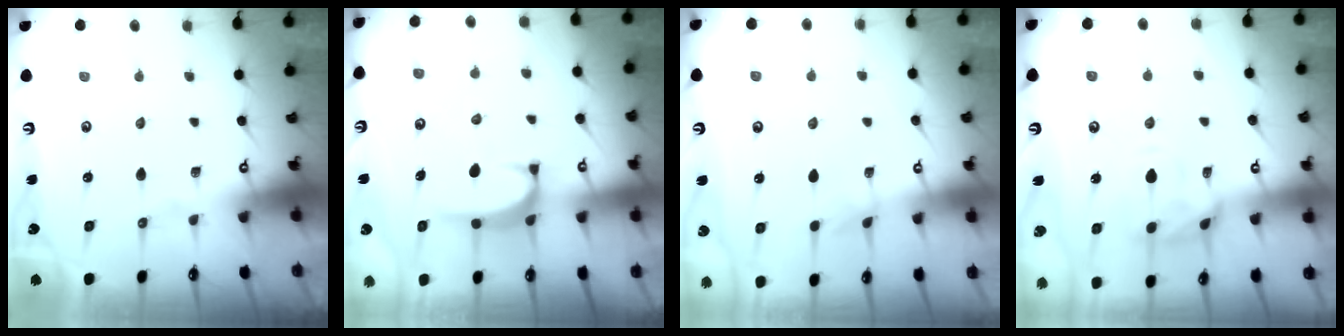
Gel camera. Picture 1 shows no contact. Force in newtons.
{"total": 0.9, "press": 0.6, "slide": 0.6}
{"total": 2.7, "press": 2.7, "slide": 0.2}
{"total": 3.8, "press": 3.5, "slide": 1.4}